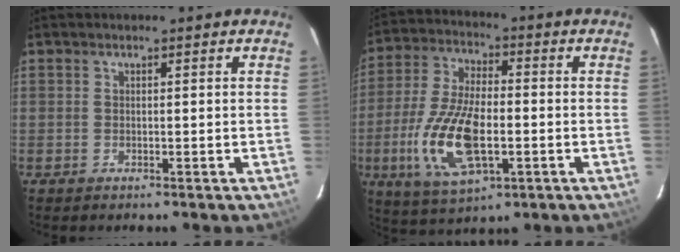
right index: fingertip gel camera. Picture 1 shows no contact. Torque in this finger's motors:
{"motor_torque": [2.14, 0.00, 0.48, 0.17]}